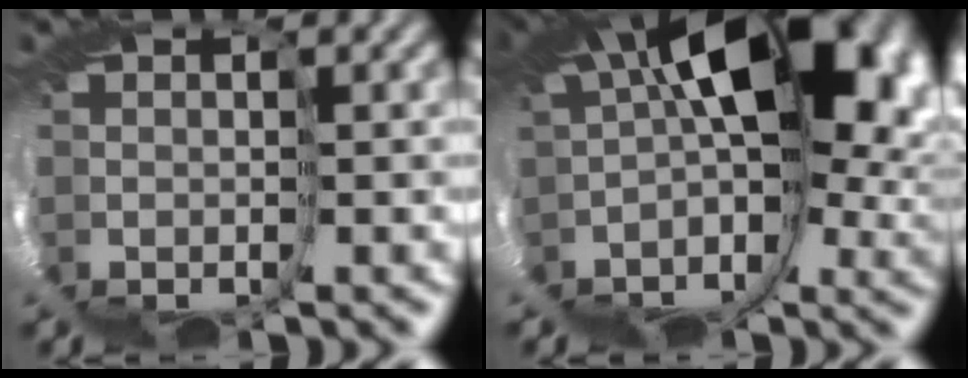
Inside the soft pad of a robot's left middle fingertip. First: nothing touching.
{"total": 8.6, "force": [1.9, 2.4, 8.1], "torque": [-0.125, 0.012, 0.033]}